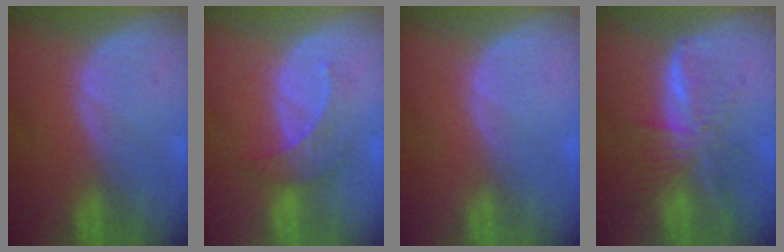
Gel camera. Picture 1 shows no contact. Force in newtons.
{"total": 4.0, "press": 4.0, "slide": 0.5}
{"total": 0.0}
{"total": 8.1, "press": 6.8, "slide": 4.3}